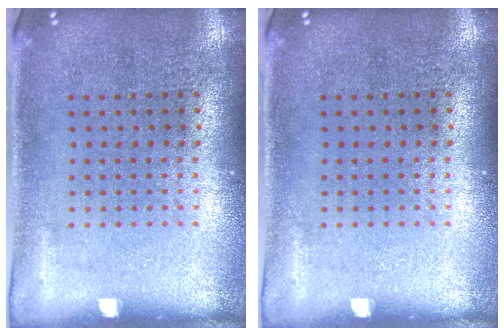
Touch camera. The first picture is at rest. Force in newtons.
{"total": 0.0}